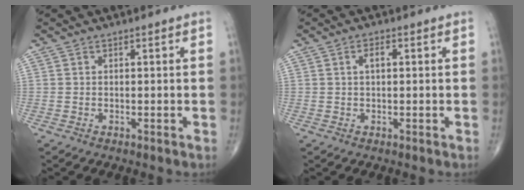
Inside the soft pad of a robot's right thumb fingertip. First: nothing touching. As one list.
[{"total": 2.1, "force": [0.4, 1.0, 1.8], "torque": [-0.032, 0.007, 0.007]}]